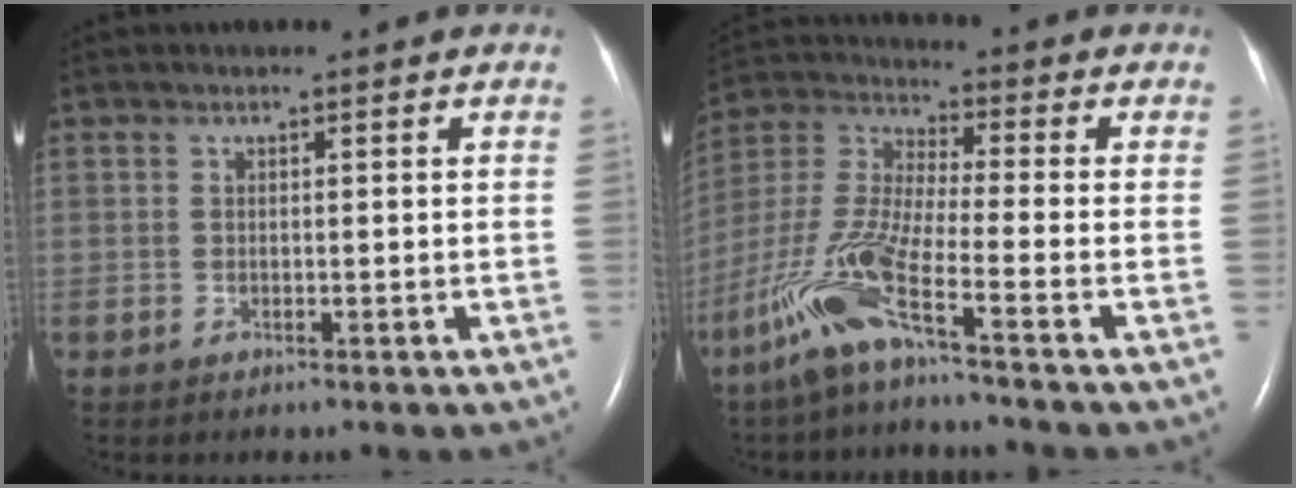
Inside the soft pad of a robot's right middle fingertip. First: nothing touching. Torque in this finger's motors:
{"motor_torque": [1.33, -0.81, 0.32, 0.21]}